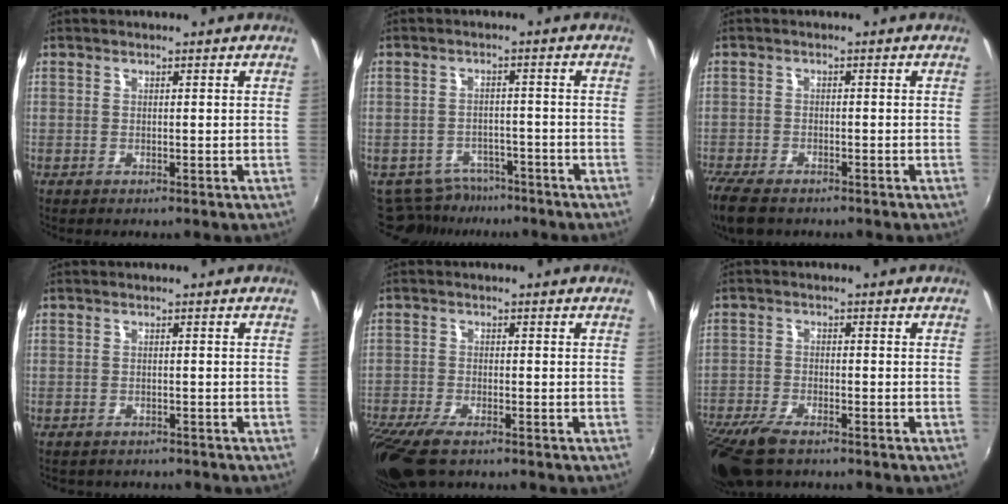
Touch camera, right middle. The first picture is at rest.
{"total": 7.0, "force": [-5.8, 3.8, 1.1], "torque": [-0.027, 0.002, -0.085]}
{"total": 7.4, "force": [-5.9, 2.5, 3.7], "torque": [-0.102, -0.033, -0.112]}
{"total": 3.5, "force": [-3.1, 1.3, 0.8], "torque": [-0.024, -0.014, -0.044]}
{"total": 10.4, "force": [-7.7, 3.2, 6.2], "torque": [-0.156, -0.049, -0.148]}
{"total": 11.3, "force": [-8.7, 3.7, 6.2], "torque": [-0.156, -0.041, -0.166]}